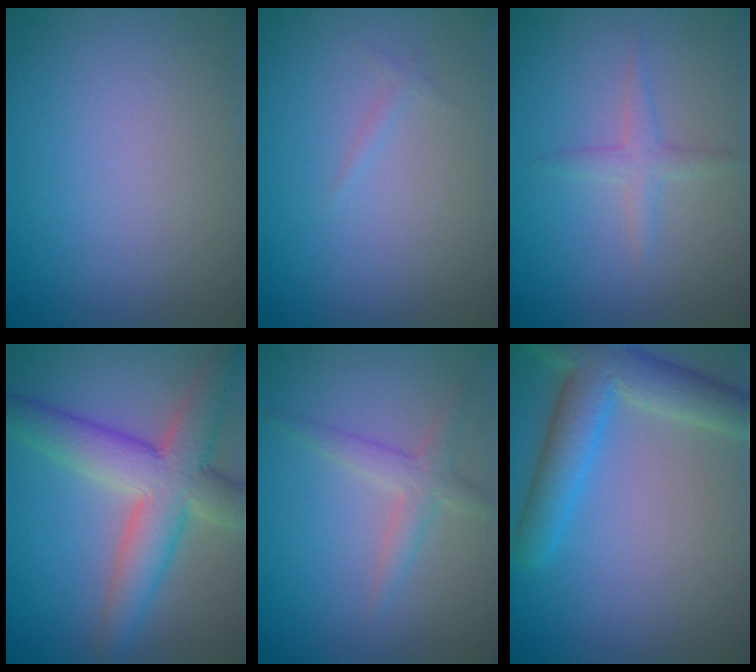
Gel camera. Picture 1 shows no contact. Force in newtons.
{"total": 0.5, "press": 0.5, "slide": 0.0}
{"total": 1.6, "press": 1.6, "slide": 0.0}
{"total": 7.6, "press": 7.6, "slide": 0.5}
{"total": 2.2, "press": 2.2, "slide": 0.1}
{"total": 5.9, "press": 5.9, "slide": 0.3}